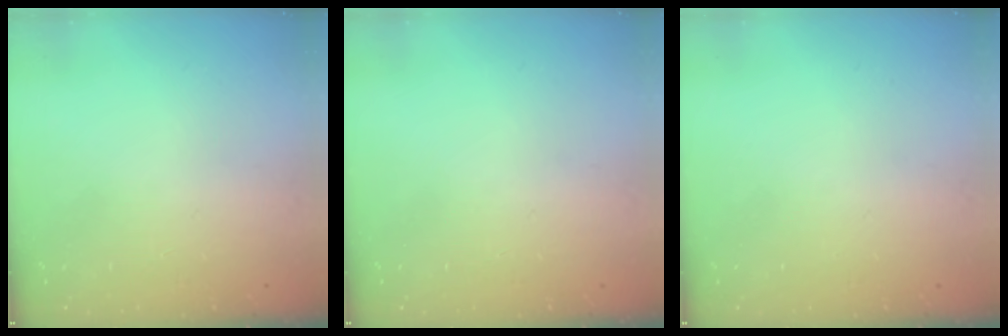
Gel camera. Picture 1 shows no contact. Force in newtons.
{"total": 0.0}
{"total": 0.0}